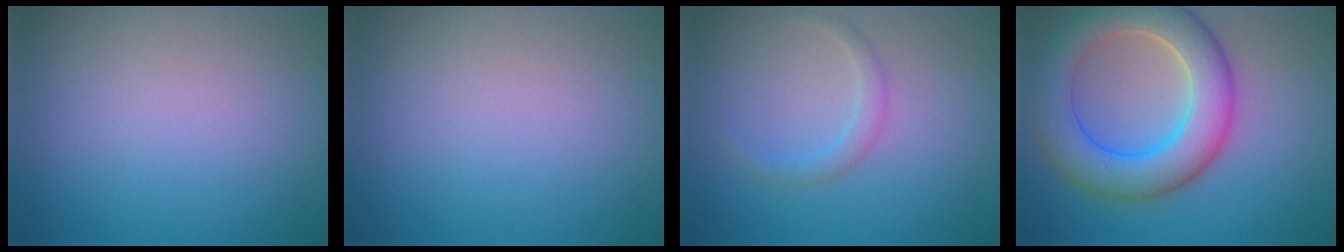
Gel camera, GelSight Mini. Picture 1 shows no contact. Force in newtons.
{"total": 0.0}
{"total": 1.5, "press": 1.5, "slide": 0.1}
{"total": 8.4, "press": 8.4, "slide": 0.6}